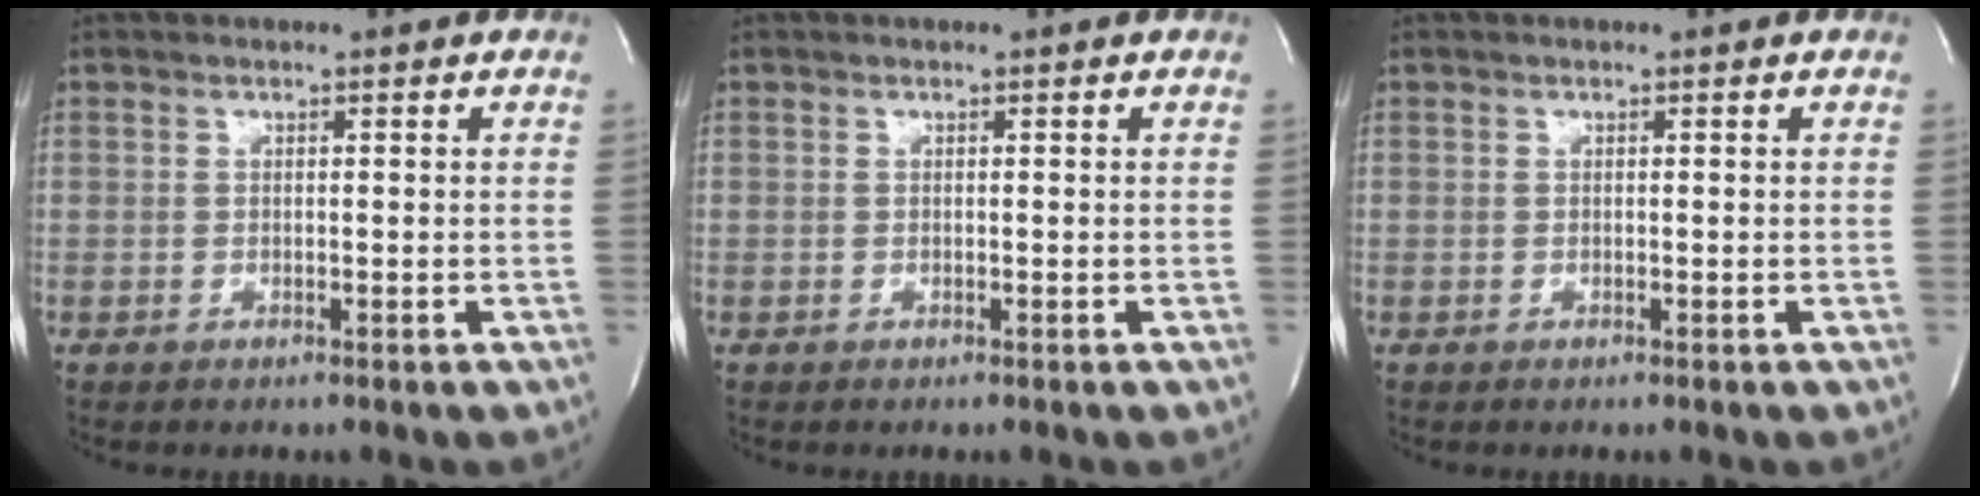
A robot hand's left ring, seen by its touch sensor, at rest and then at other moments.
{"total": 0.0}
{"total": 0.0}